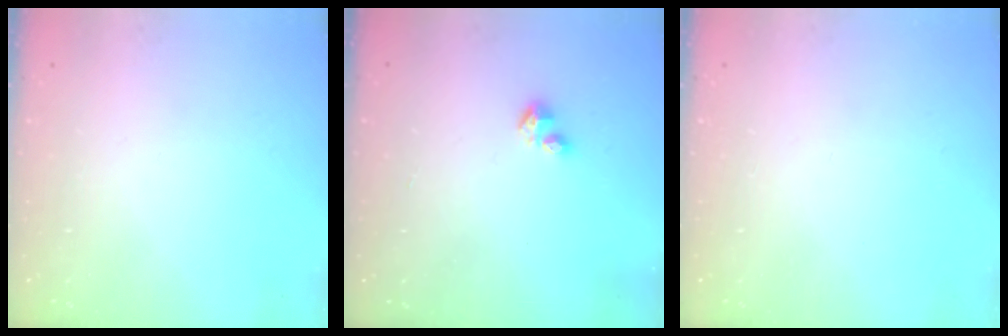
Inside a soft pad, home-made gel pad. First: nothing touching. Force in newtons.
{"total": 2.9, "press": 2.8, "slide": 0.6}
{"total": 0.0}